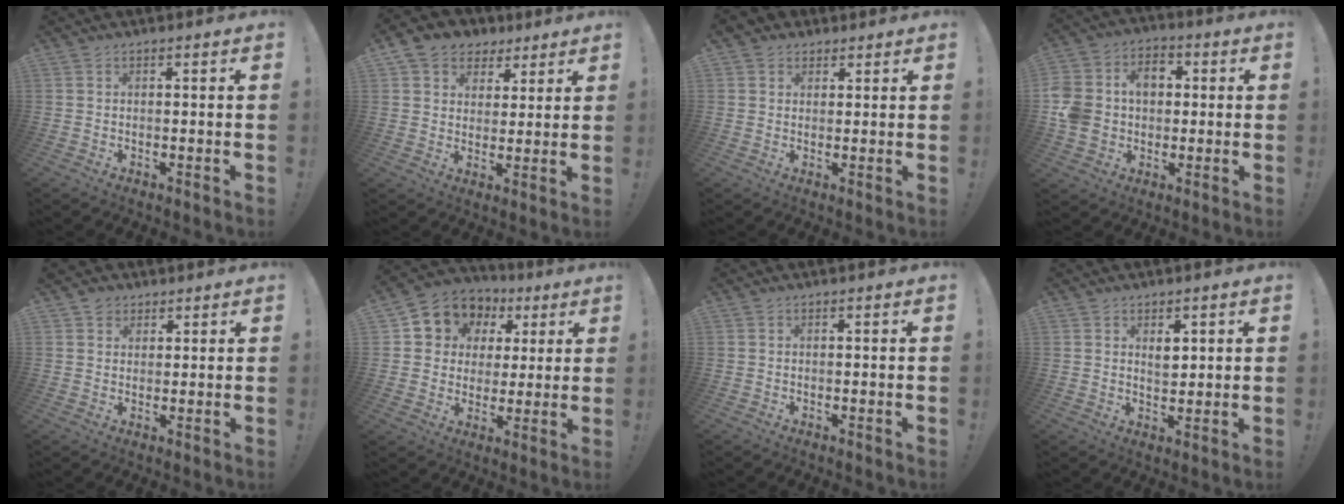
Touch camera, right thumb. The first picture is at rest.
{"total": 8.1, "force": [3.9, 6.8, 2.1], "torque": [-0.028, -0.018, 0.081]}
{"total": 3.4, "force": [1.7, 2.8, 0.9], "torque": [-0.009, -0.005, 0.031]}
{"total": 13.3, "force": [0.7, 11.4, 6.8], "torque": [-0.121, 0.008, 0.018]}
{"total": 3.6, "force": [2.4, 2.6, 0.4], "torque": [0.006, -0.013, 0.041]}
{"total": 9.4, "force": [3.8, 8.2, 2.6], "torque": [-0.043, -0.025, 0.077]}
{"total": 0.0}
{"total": 4.1, "force": [2.1, 2.6, 2.4], "torque": [-0.027, -0.011, 0.033]}